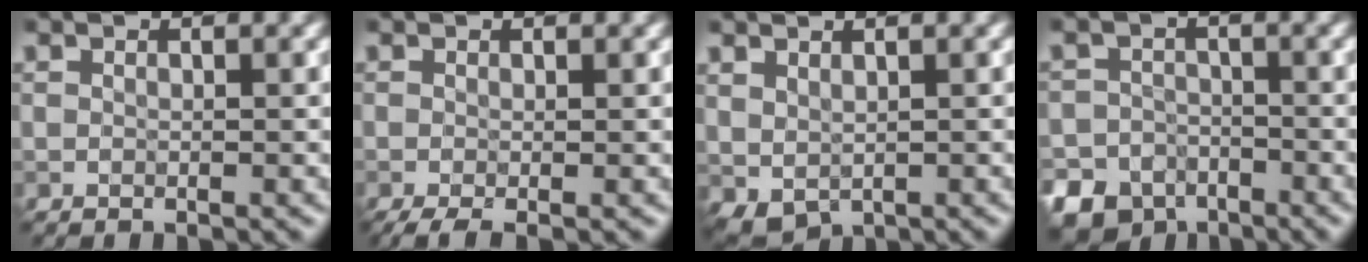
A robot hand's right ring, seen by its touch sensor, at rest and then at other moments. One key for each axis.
{"total": 2.4, "fx": -1.0, "fy": 0.6, "fz": 2.1, "tx": -0.038, "ty": -0.011, "tz": -0.020}
{"total": 1.6, "fx": 0.8, "fy": 1.1, "fz": 0.9, "tx": -0.021, "ty": -0.005, "tz": 0.024}
{"total": 9.2, "fx": -6.4, "fy": 6.4, "fz": 1.8, "tx": -0.029, "ty": -0.036, "tz": -0.109}